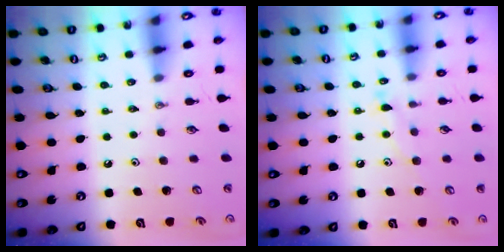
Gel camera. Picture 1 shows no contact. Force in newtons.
{"total": 8.6, "press": 8.5, "slide": 0.6}